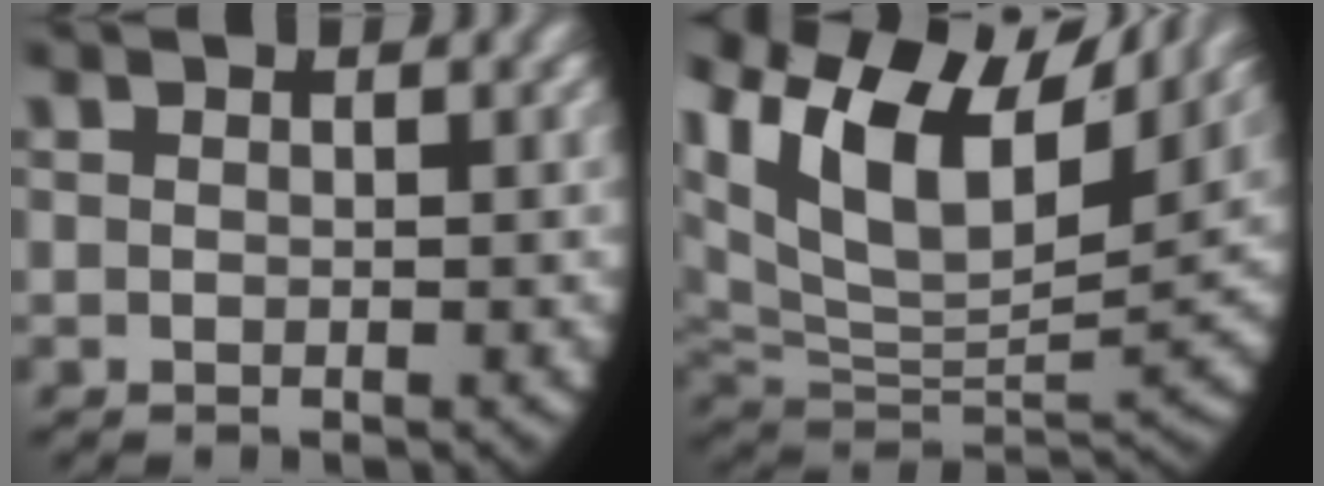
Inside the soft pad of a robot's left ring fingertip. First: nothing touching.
{"total": 14.0, "force": [5.4, 8.5, 9.6], "torque": [-0.212, -0.006, 0.089]}